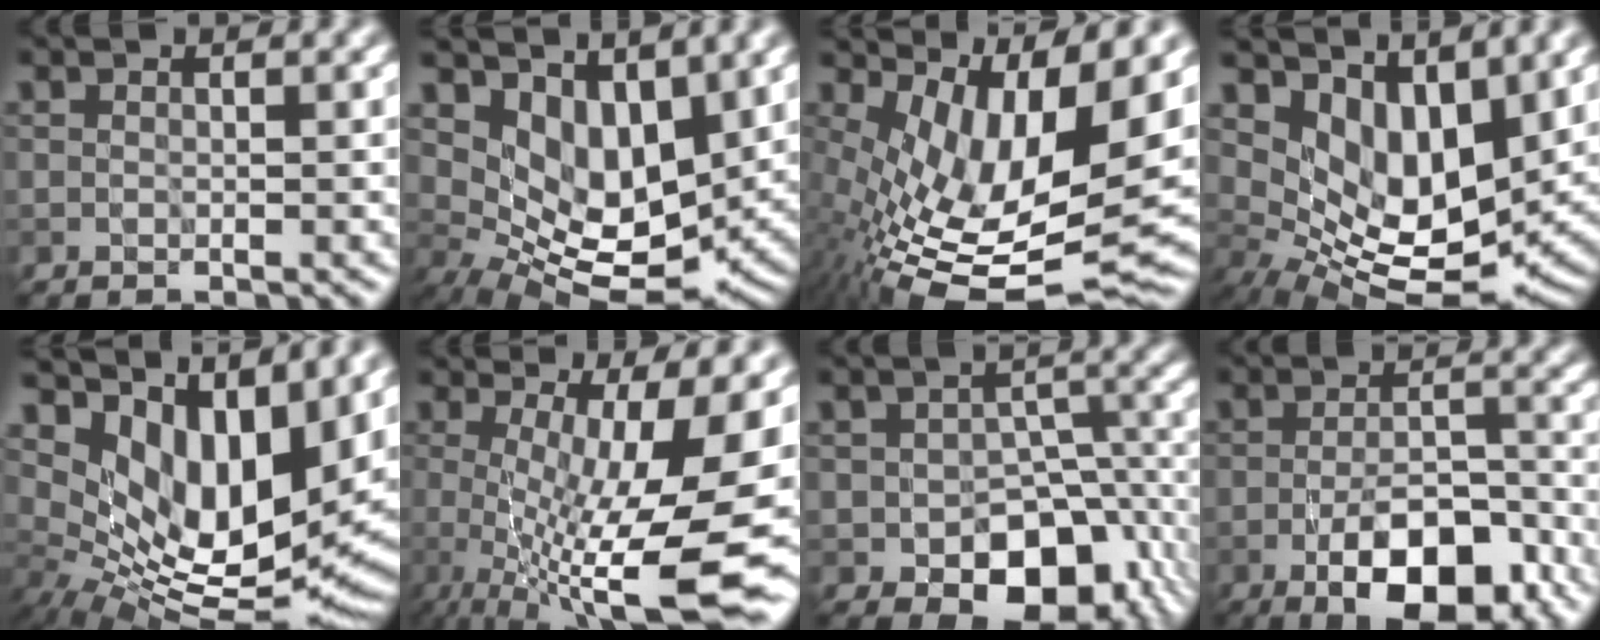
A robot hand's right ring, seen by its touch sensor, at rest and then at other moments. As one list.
[{"total": 7.2, "force": [2.8, 4.0, 5.3], "torque": [-0.101, -0.020, 0.054]}, {"total": 14.5, "force": [1.6, 5.7, 13.3], "torque": [-0.228, -0.016, 0.048]}, {"total": 8.5, "force": [3.6, 4.5, 6.3], "torque": [-0.115, -0.020, 0.073]}, {"total": 12.5, "force": [5.6, 6.0, 9.5], "torque": [-0.176, 0.000, 0.108]}, {"total": 14.6, "force": [-2.5, 4.1, 13.8], "torque": [-0.200, -0.016, -0.035]}, {"total": 10.2, "force": [-3.5, 6.5, 7.1], "torque": [-0.094, -0.022, -0.035]}, {"total": 8.2, "force": [-4.1, 3.2, 6.3], "torque": [-0.096, 0.005, -0.068]}]